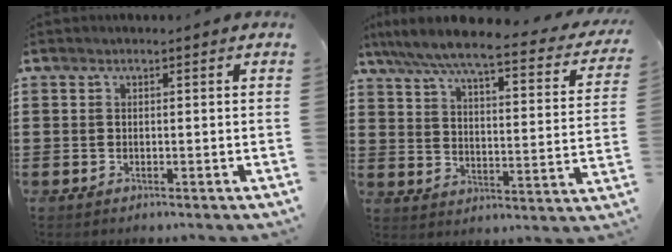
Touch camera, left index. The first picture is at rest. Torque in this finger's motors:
{"motor_torque": [2.14, 0.00, 0.46, 0.00]}